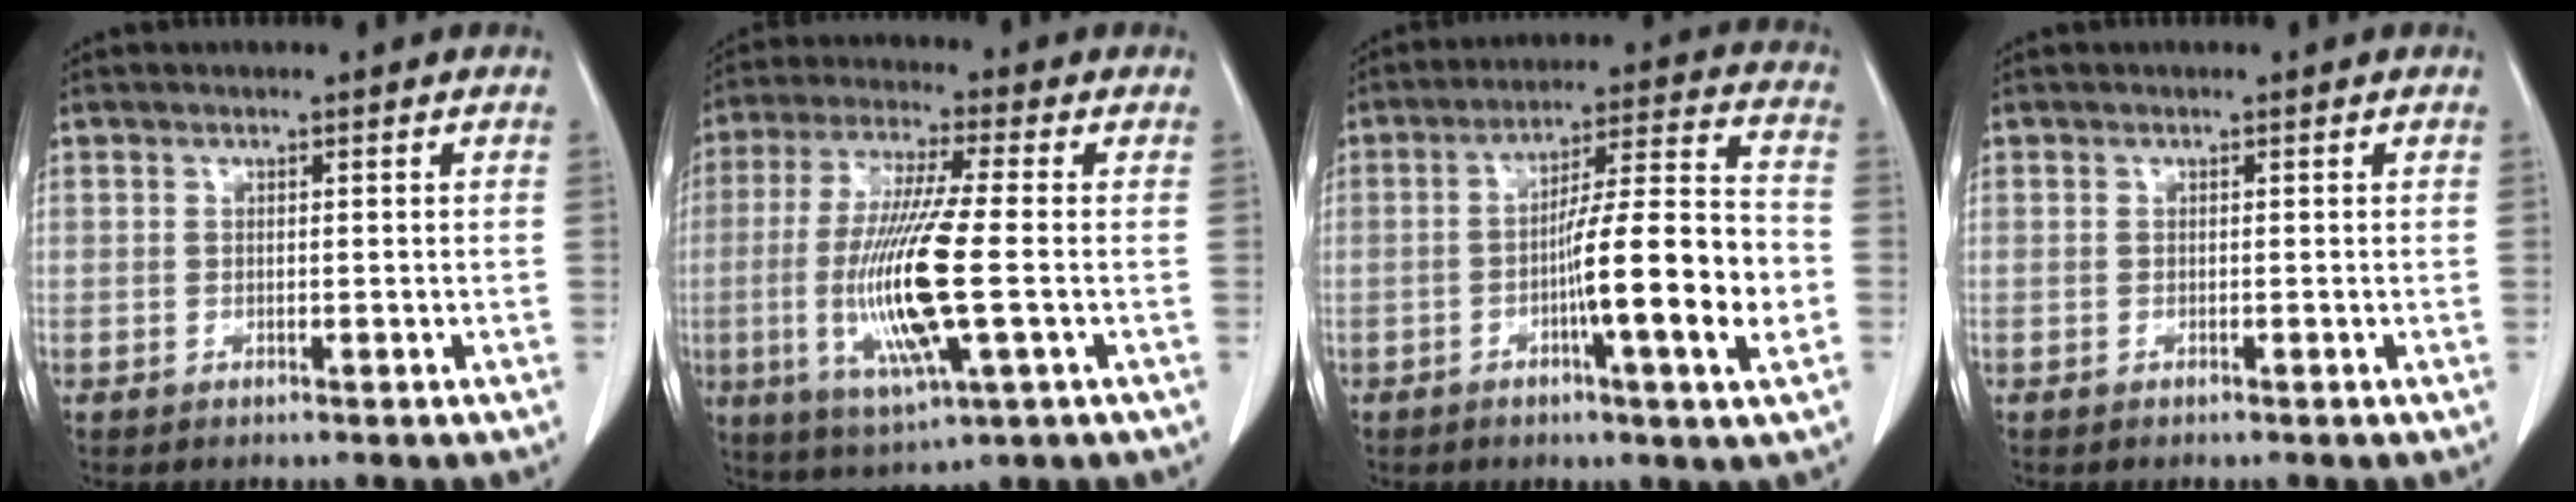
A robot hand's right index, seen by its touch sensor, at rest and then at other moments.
{"total": 14.9, "force": [-2.4, 1.4, 14.7], "torque": [-0.307, -0.019, -0.044]}
{"total": 15.1, "force": [-3.9, 0.2, 14.6], "torque": [-0.227, 0.005, -0.063]}
{"total": 0.0}